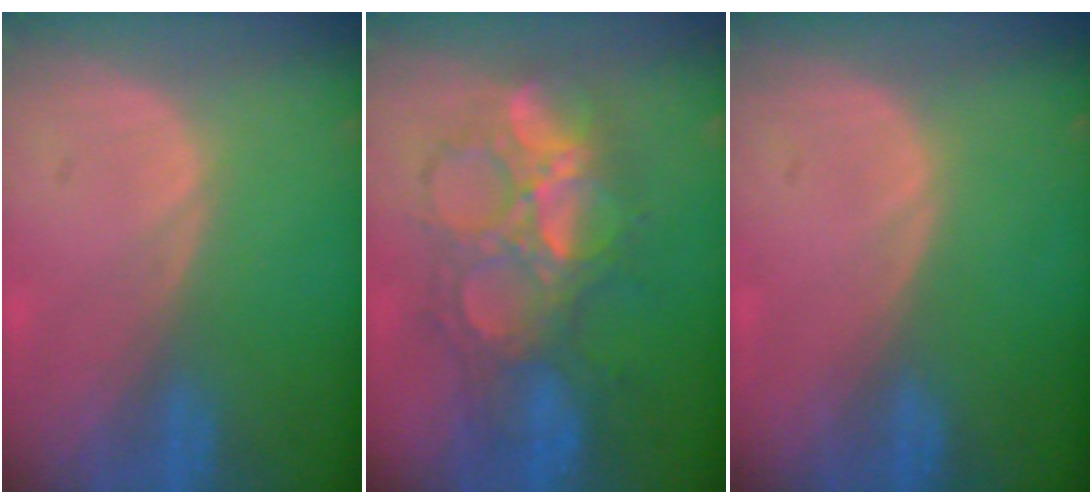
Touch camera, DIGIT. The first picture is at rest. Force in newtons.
{"total": 9.1, "press": 9.1, "slide": 0.6}
{"total": 0.0}